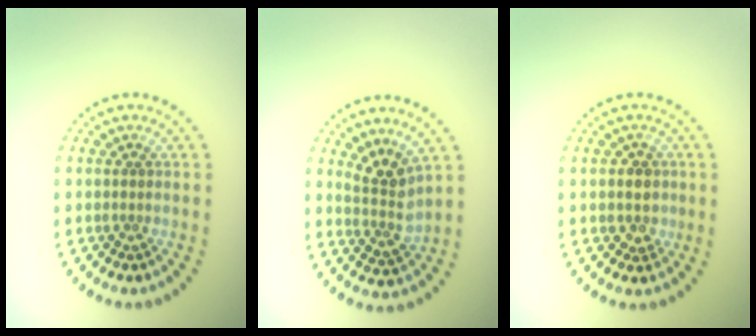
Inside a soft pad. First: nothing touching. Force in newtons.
{"total": 2.9, "press": 2.1, "slide": 2.0}
{"total": 2.1, "press": 1.9, "slide": 0.9}